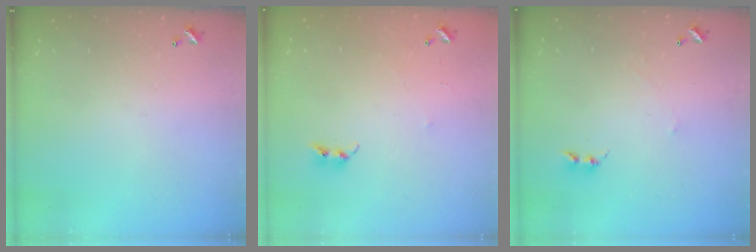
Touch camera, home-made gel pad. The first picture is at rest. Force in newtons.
{"total": 6.2, "press": 6.2, "slide": 0.2}
{"total": 2.3, "press": 2.3, "slide": 0.3}